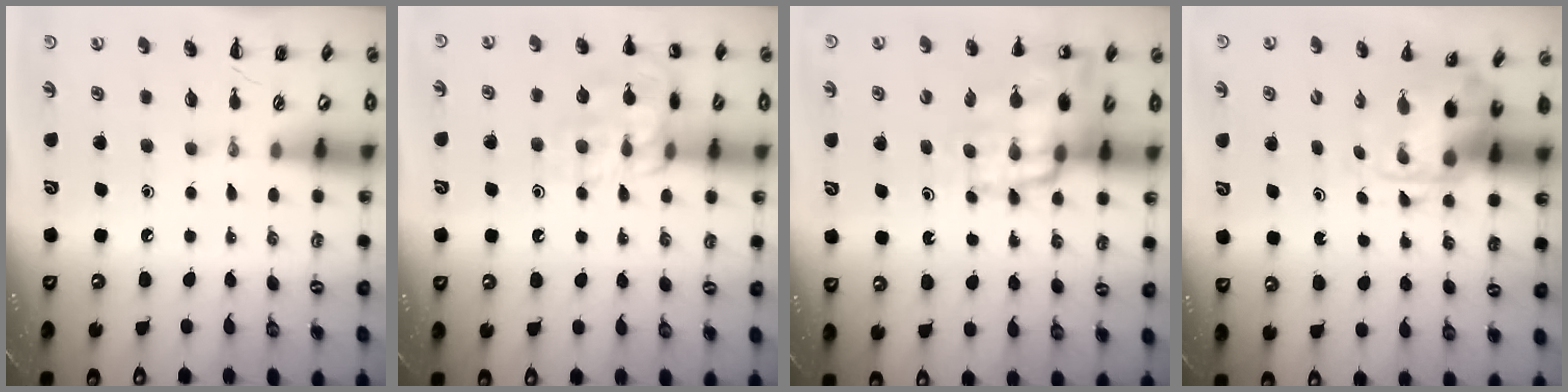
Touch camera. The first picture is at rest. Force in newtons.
{"total": 14.7, "press": 14.7, "slide": 0.4}
{"total": 17.6, "press": 17.2, "slide": 3.9}
{"total": 3.7, "press": 3.6, "slide": 0.9}